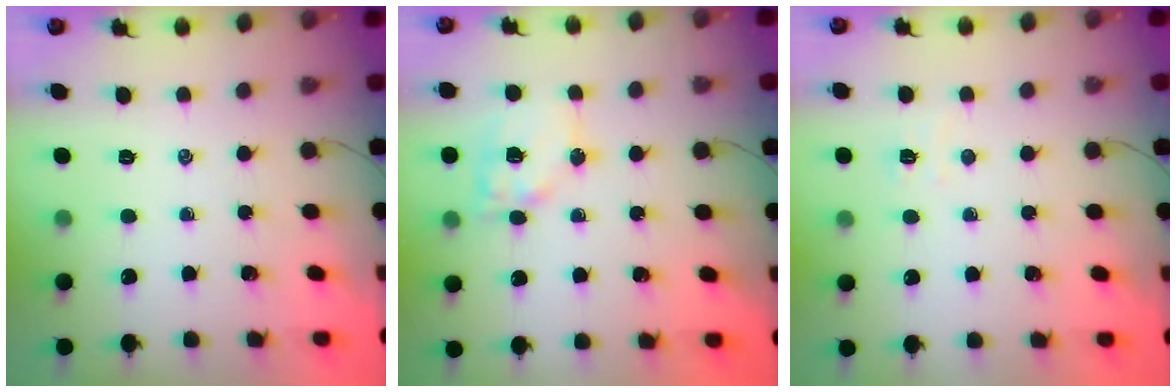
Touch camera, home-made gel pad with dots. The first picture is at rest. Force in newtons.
{"total": 12.2, "press": 11.9, "slide": 2.2}
{"total": 4.1, "press": 3.9, "slide": 1.0}